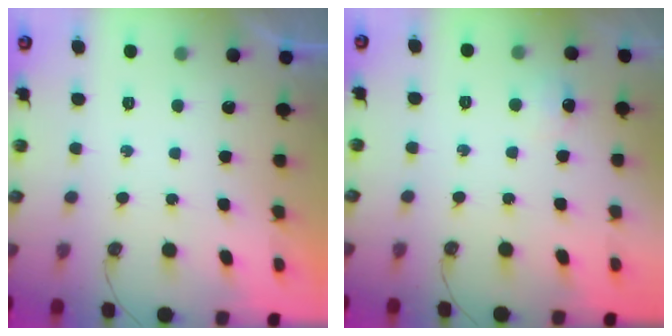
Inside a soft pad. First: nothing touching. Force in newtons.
{"total": 6.6, "press": 6.6, "slide": 0.9}